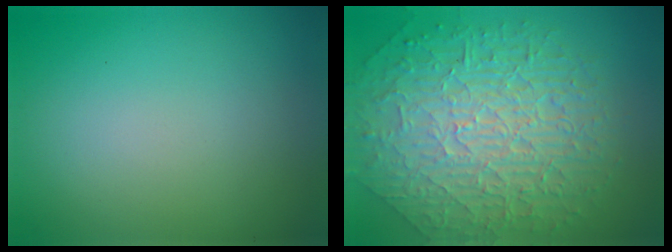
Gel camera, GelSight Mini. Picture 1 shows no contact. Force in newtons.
{"total": 10.2, "press": 6.7, "slide": 7.8}